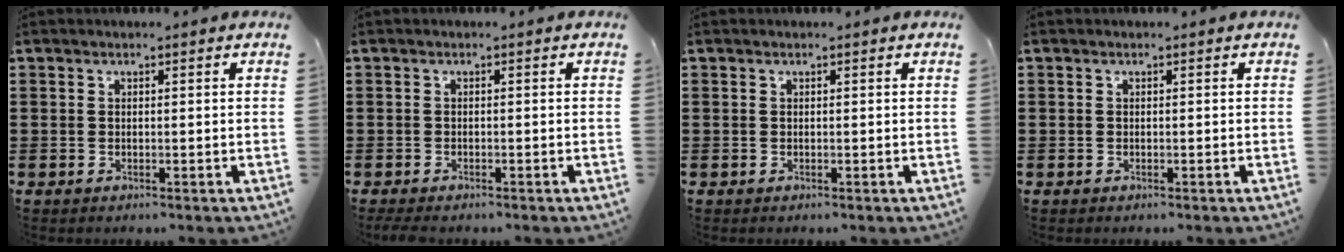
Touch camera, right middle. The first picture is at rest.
{"total": 0.7, "force": [-0.7, 0.1, 0.2], "torque": [-0.007, -0.005, -0.013]}
{"total": 0.0}
{"total": 0.0}